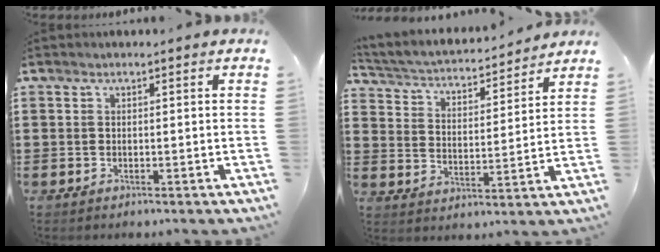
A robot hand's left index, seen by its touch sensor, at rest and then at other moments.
{"total": 2.9, "force": [2.7, 0.6, 0.7], "torque": [-0.035, -0.027, 0.036]}